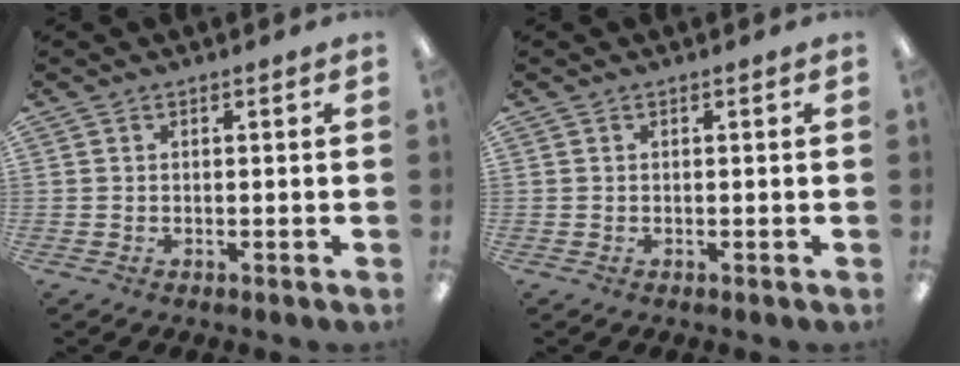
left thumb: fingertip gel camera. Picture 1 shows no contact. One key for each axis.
{"total": 0.0}